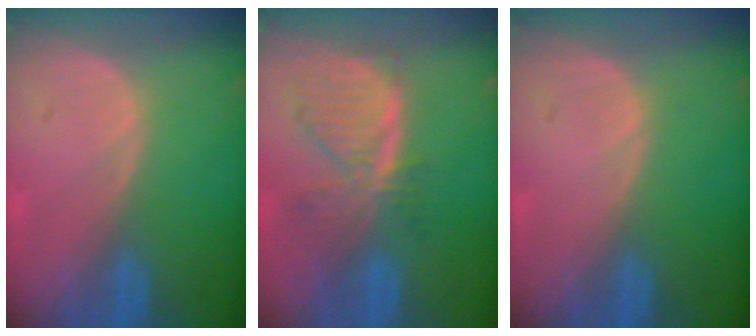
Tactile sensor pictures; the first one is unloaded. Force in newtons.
{"total": 8.1, "press": 7.0, "slide": 4.1}
{"total": 0.0}